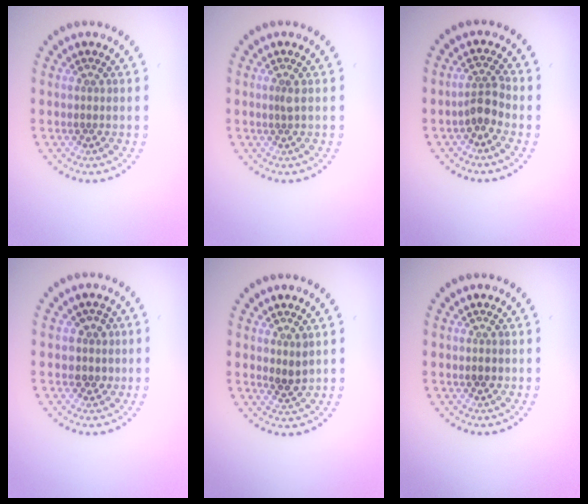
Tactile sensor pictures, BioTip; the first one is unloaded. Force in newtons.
{"total": 0.7, "press": 0.5, "slide": 0.5}
{"total": 2.2, "press": 1.9, "slide": 1.1}
{"total": 1.9, "press": 1.7, "slide": 1.0}
{"total": 1.4, "press": 1.3, "slide": 0.7}
{"total": 0.9, "press": 0.9, "slide": 0.1}